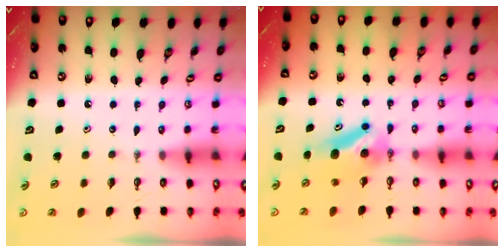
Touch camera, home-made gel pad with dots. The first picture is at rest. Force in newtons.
{"total": 7.3, "press": 6.8, "slide": 2.5}